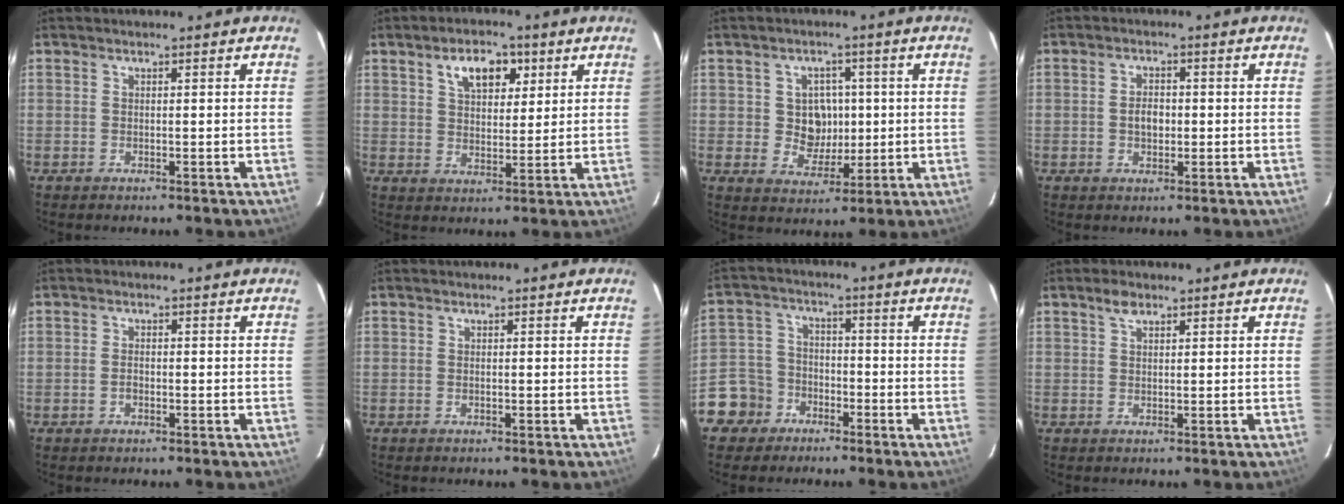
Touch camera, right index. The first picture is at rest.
{"total": 8.0, "force": [4.0, 4.5, 5.3], "torque": [-0.088, 0.019, 0.068]}
{"total": 6.6, "force": [0.4, 6.0, 2.6], "torque": [-0.051, 0.012, 0.017]}
{"total": 3.3, "force": [-0.3, 2.2, 2.4], "torque": [-0.043, 0.006, -0.004]}
{"total": 1.6, "force": [-0.6, 0.9, 1.1], "torque": [-0.024, 0.003, -0.011]}
{"total": 0.0}
{"total": 8.7, "force": [-5.0, 7.1, 1.2], "torque": [-0.052, 0.029, -0.090]}
{"total": 2.2, "force": [1.4, 1.1, 1.2], "torque": [-0.023, 0.007, 0.026]}